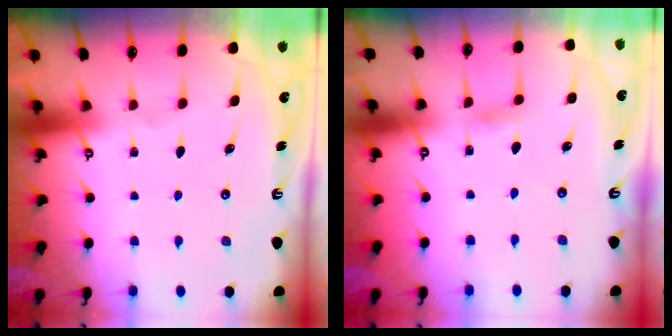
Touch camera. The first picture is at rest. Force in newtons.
{"total": 2.4, "press": 2.3, "slide": 0.3}